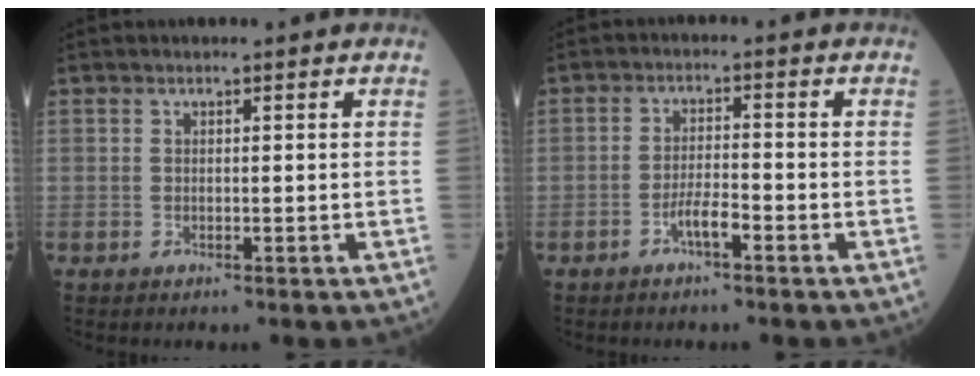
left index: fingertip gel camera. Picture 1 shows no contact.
{"total": 3.2, "force": [-2.1, 0.4, 2.4], "torque": [-0.044, -0.005, -0.043]}